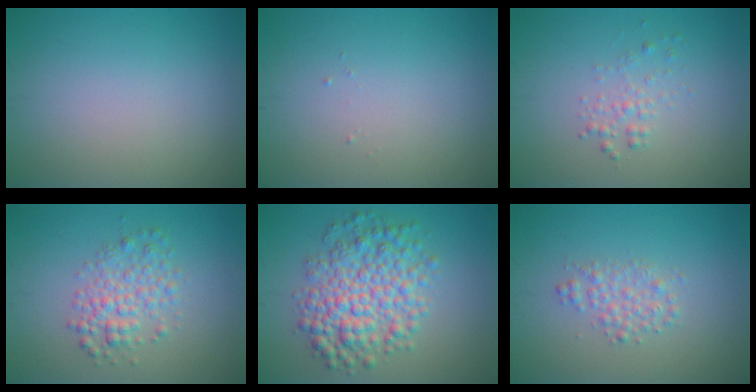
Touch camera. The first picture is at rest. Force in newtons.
{"total": 0.0}
{"total": 1.4, "press": 1.4, "slide": 0.0}
{"total": 3.1, "press": 3.1, "slide": 0.1}
{"total": 6.7, "press": 6.7, "slide": 0.1}
{"total": 2.0, "press": 2.0, "slide": 0.0}